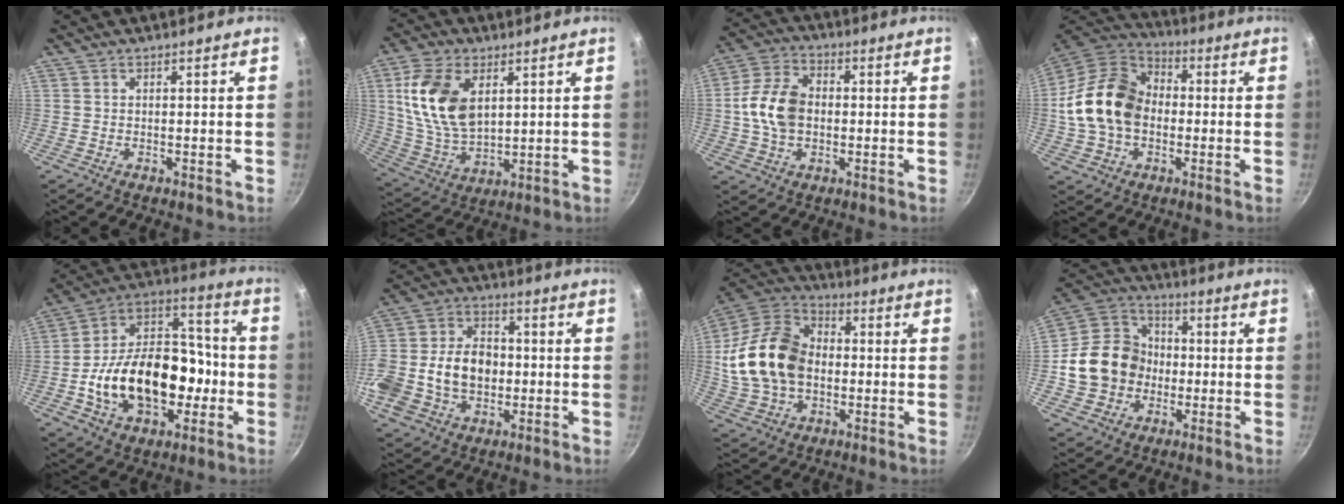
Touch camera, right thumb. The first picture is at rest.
{"total": 15.5, "force": [4.3, 9.5, 11.5], "torque": [-0.203, -0.018, 0.095]}
{"total": 11.2, "force": [-0.3, 8.0, 7.8], "torque": [-0.136, 0.022, -0.016]}
{"total": 18.0, "force": [-0.8, 13.3, 12.0], "torque": [-0.199, 0.035, -0.026]}
{"total": 25.3, "force": [-5.5, 16.9, 18.0], "torque": [-0.263, 0.064, -0.086]}
{"total": 19.3, "force": [-2.5, 14.2, 12.9], "torque": [-0.239, 0.034, -0.047]}
{"total": 19.7, "force": [-0.3, 14.1, 13.7], "torque": [-0.245, 0.031, -0.008]}
{"total": 15.7, "force": [-2.1, 13.6, 7.7], "torque": [-0.109, 0.039, -0.045]}